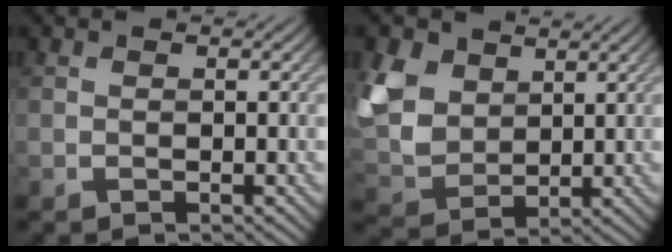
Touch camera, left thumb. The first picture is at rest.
{"total": 8.5, "force": [4.1, 5.7, 4.8], "torque": [-0.150, 0.010, 0.086]}